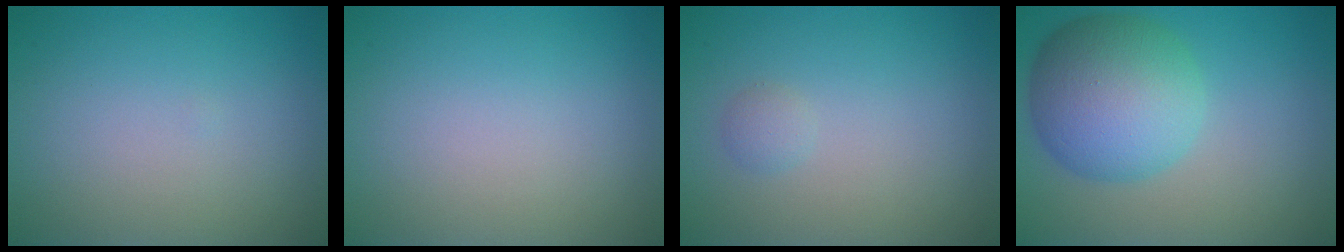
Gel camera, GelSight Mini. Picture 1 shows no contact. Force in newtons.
{"total": 0.0}
{"total": 0.8, "press": 0.8, "slide": 0.1}
{"total": 8.5, "press": 8.5, "slide": 0.1}